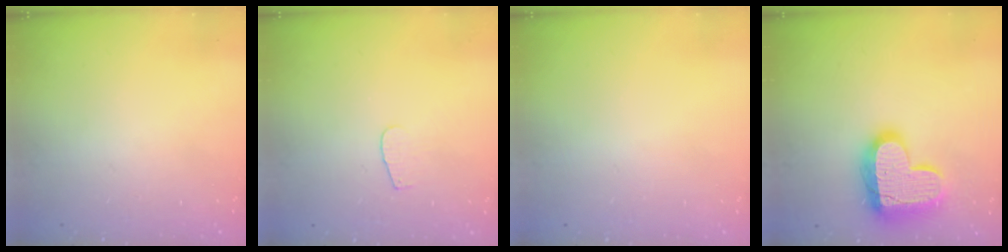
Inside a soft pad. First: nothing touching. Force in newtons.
{"total": 3.7, "press": 3.7, "slide": 0.4}
{"total": 0.6, "press": 0.6, "slide": 0.2}
{"total": 18.0, "press": 17.9, "slide": 1.3}